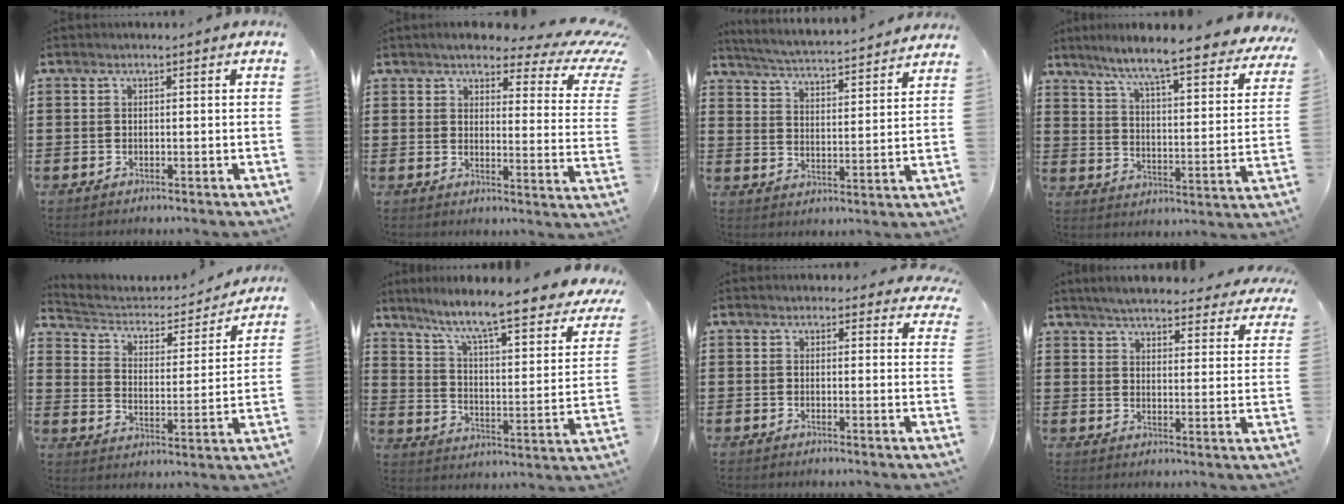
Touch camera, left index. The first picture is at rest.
{"total": 5.5, "force": [4.2, 1.4, 3.2], "torque": [-0.065, -0.027, 0.067]}
{"total": 4.1, "force": [3.9, -0.7, 0.8], "torque": [-0.037, -0.039, 0.060]}
{"total": 7.2, "force": [6.3, -0.7, 3.3], "torque": [-0.092, -0.053, 0.100]}
{"total": 3.3, "force": [2.7, 1.7, 1.0], "torque": [-0.040, -0.021, 0.037]}
{"total": 7.9, "force": [6.5, -0.3, 4.4], "torque": [-0.106, -0.061, 0.099]}
{"total": 1.9, "force": [1.7, 0.8, 0.2], "torque": [-0.002, -0.001, 0.030]}
{"total": 4.9, "force": [4.8, 0.1, 1.1], "torque": [-0.043, -0.027, 0.084]}